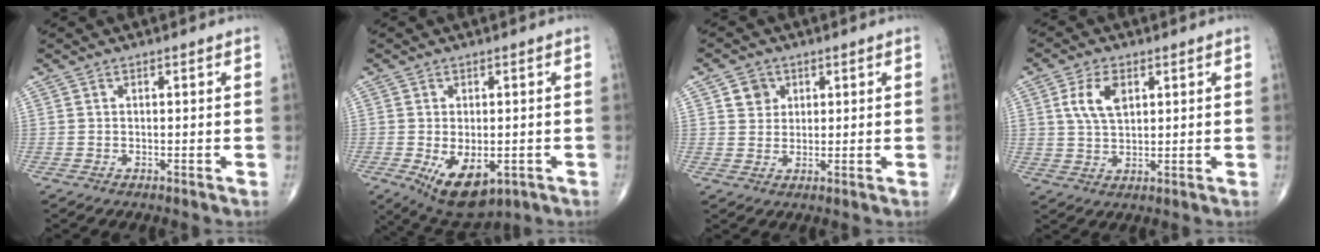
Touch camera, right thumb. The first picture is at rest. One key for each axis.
{"total": 9.9, "fx": -3.1, "fy": 5.4, "fz": 7.7, "tx": -0.111, "ty": -0.012, "tz": -0.032}
{"total": 4.0, "fx": 1.6, "fy": 3.4, "fz": 1.1, "tx": 0.001, "ty": -0.006, "tz": 0.025}
{"total": 6.9, "fx": 2.3, "fy": 4.0, "fz": 5.2, "tx": -0.097, "ty": -0.004, "tz": 0.046}